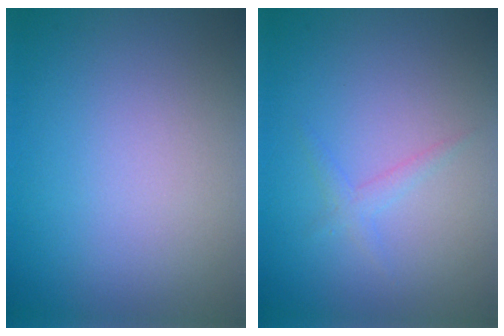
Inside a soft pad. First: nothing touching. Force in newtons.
{"total": 1.1, "press": 1.1, "slide": 0.0}